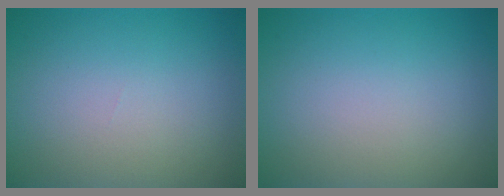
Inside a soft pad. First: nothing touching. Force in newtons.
{"total": 0.0}